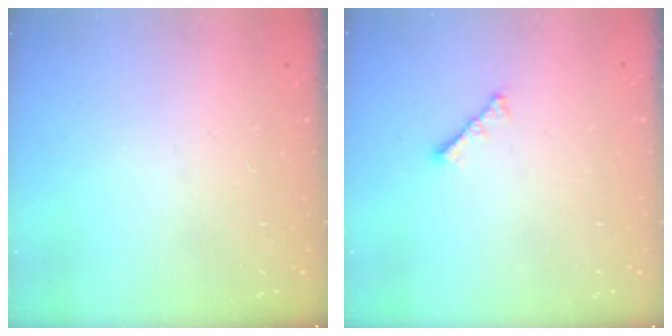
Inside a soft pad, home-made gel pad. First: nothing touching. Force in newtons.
{"total": 2.4, "press": 2.3, "slide": 0.6}